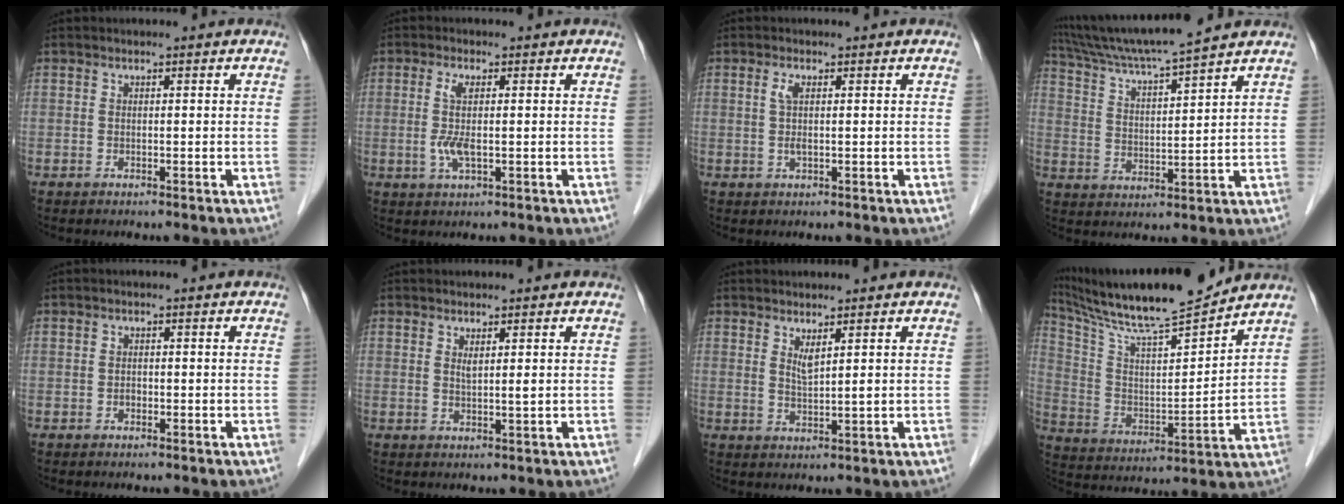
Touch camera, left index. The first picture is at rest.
{"total": 3.7, "force": [-0.2, 0.8, 3.6], "torque": [-0.084, -0.007, -0.005]}
{"total": 1.9, "force": [0.4, 0.4, 1.8], "torque": [-0.045, 0.001, 0.006]}
{"total": 13.1, "force": [11.7, -1.0, 5.8], "torque": [-0.112, 0.019, 0.201]}
{"total": 0.7, "force": [-0.4, 0.5, 0.3], "torque": [-0.007, 0.002, -0.009]}
{"total": 1.6, "force": [0.6, 0.0, 1.5], "torque": [-0.029, -0.005, 0.013]}
{"total": 2.2, "force": [1.2, 0.0, 1.8], "torque": [-0.041, -0.008, 0.028]}
{"total": 18.0, "force": [15.8, 0.5, 8.4], "torque": [-0.154, 0.002, 0.275]}